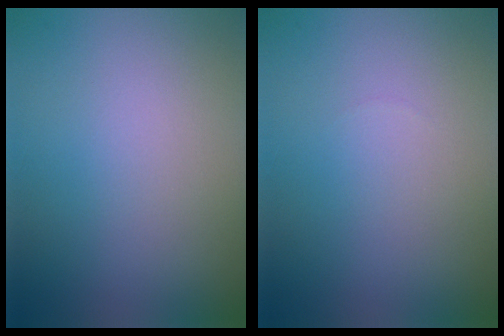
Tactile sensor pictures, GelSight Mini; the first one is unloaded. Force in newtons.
{"total": 0.0}